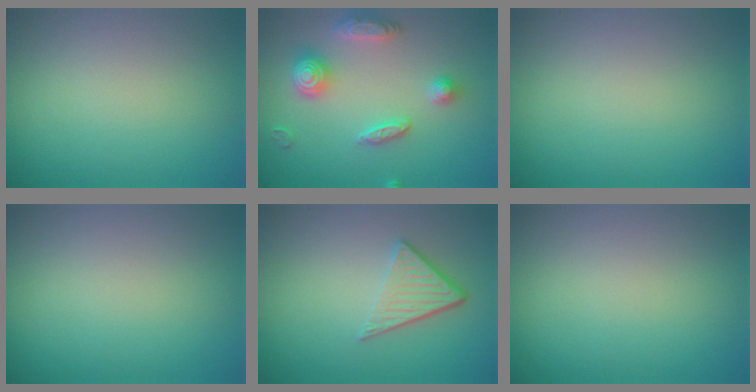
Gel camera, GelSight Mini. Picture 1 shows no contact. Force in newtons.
{"total": 3.8, "press": 3.7, "slide": 0.6}
{"total": 0.0}
{"total": 0.0}
{"total": 3.7, "press": 2.6, "slide": 2.7}
{"total": 0.0}